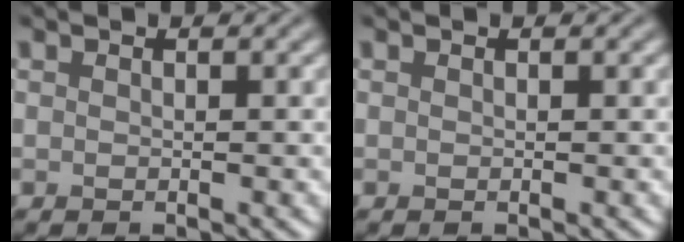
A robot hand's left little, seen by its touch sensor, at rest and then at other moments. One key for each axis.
{"total": 0.0}